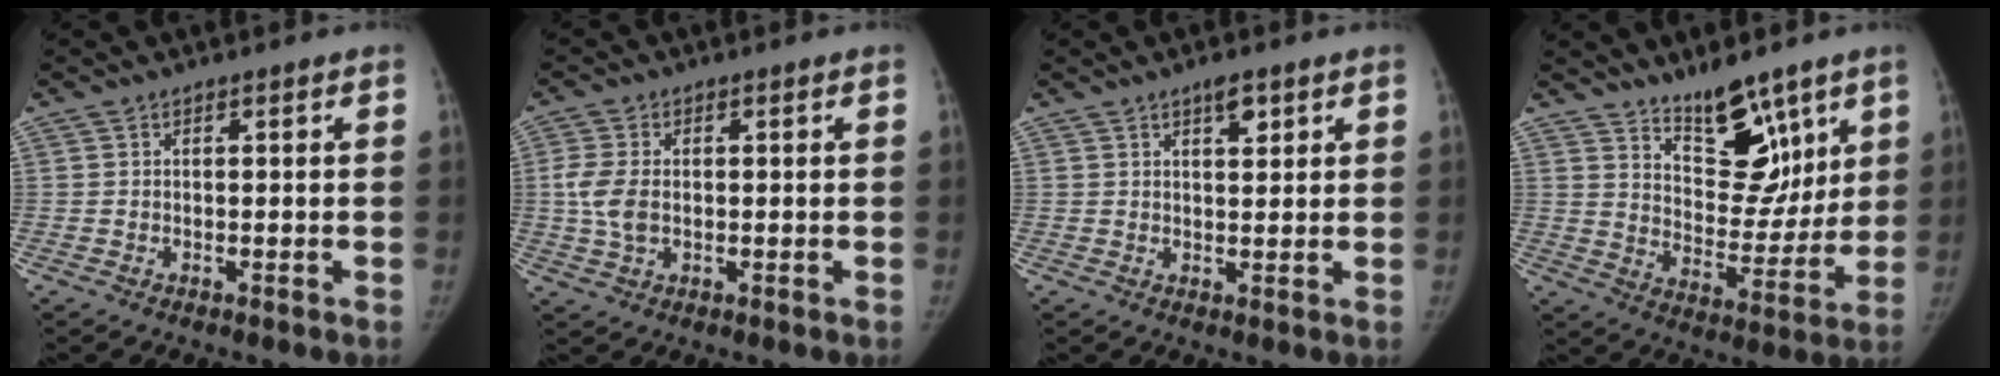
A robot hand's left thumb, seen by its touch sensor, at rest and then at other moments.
{"total": 5.7, "force": [0.2, 3.8, 4.3], "torque": [-0.098, 0.001, 0.005]}
{"total": 3.5, "force": [2.1, 1.5, 2.5], "torque": [-0.027, -0.012, 0.033]}
{"total": 13.9, "force": [9.5, 6.7, 7.7], "torque": [-0.063, -0.076, 0.164]}